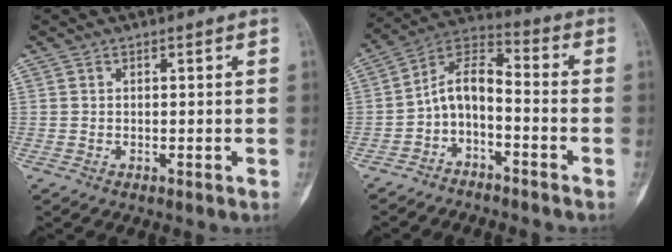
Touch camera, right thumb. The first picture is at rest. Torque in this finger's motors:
{"motor_torque": [0.09, 0.09, 0.50, -0.43, 0.03]}